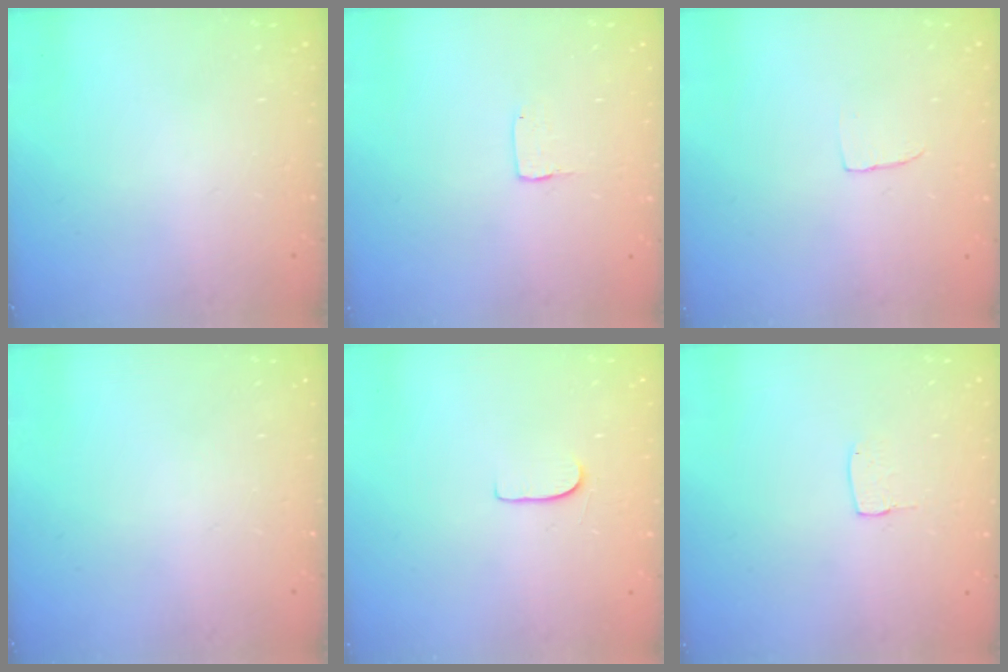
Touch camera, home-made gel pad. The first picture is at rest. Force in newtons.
{"total": 1.3, "press": 1.2, "slide": 0.1}
{"total": 2.4, "press": 2.4, "slide": 0.1}
{"total": 0.0}
{"total": 4.5, "press": 4.5, "slide": 0.4}
{"total": 3.3, "press": 3.3, "slide": 0.1}